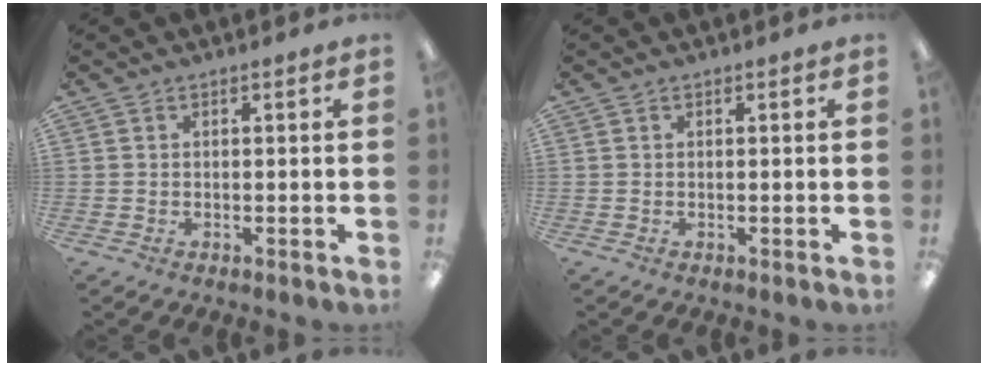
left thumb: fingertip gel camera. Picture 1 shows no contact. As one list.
[{"total": 0.0}]